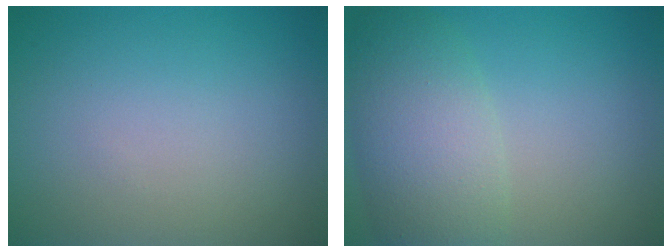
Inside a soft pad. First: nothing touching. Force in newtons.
{"total": 6.1, "press": 6.1, "slide": 0.4}